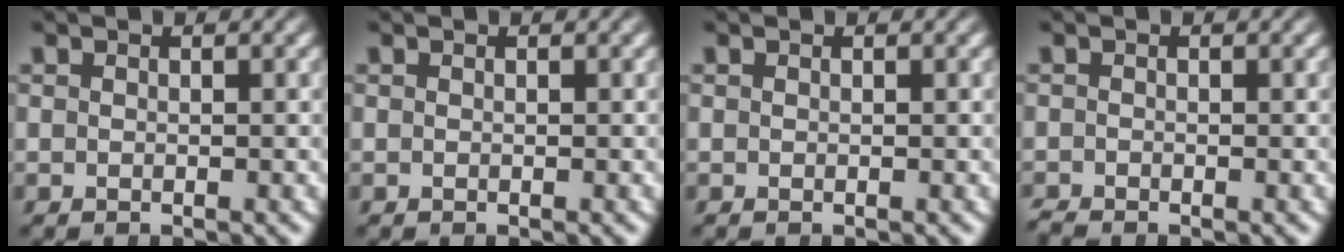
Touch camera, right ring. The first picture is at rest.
{"total": 0.0}
{"total": 0.0}
{"total": 1.2, "force": [-1.1, 0.6, 0.1], "torque": [-0.002, -0.007, -0.018]}